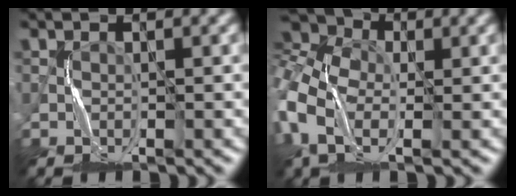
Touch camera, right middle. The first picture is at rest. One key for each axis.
{"total": 10.8, "fx": 0.8, "fy": 7.7, "fz": 7.5, "tx": -0.198, "ty": 0.003, "tz": 0.018}